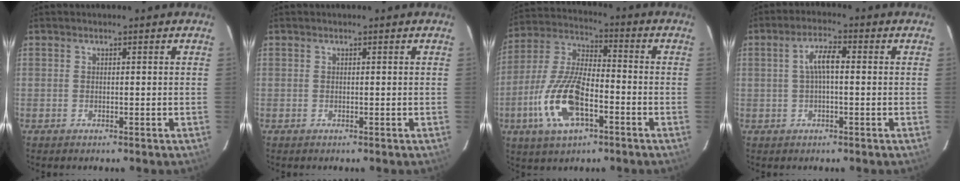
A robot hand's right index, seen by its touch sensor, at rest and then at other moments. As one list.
[{"total": 0.0}, {"total": 15.5, "force": [-5.9, 6.3, 12.8], "torque": [-0.281, -0.006, -0.111]}, {"total": 4.6, "force": [0.2, 1.3, 4.4], "torque": [-0.084, 0.012, 0.005]}]